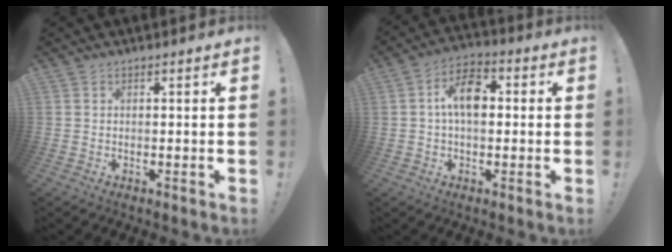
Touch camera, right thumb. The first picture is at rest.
{"total": 10.2, "force": [1.1, 6.0, 8.1], "torque": [-0.132, 0.010, 0.021]}